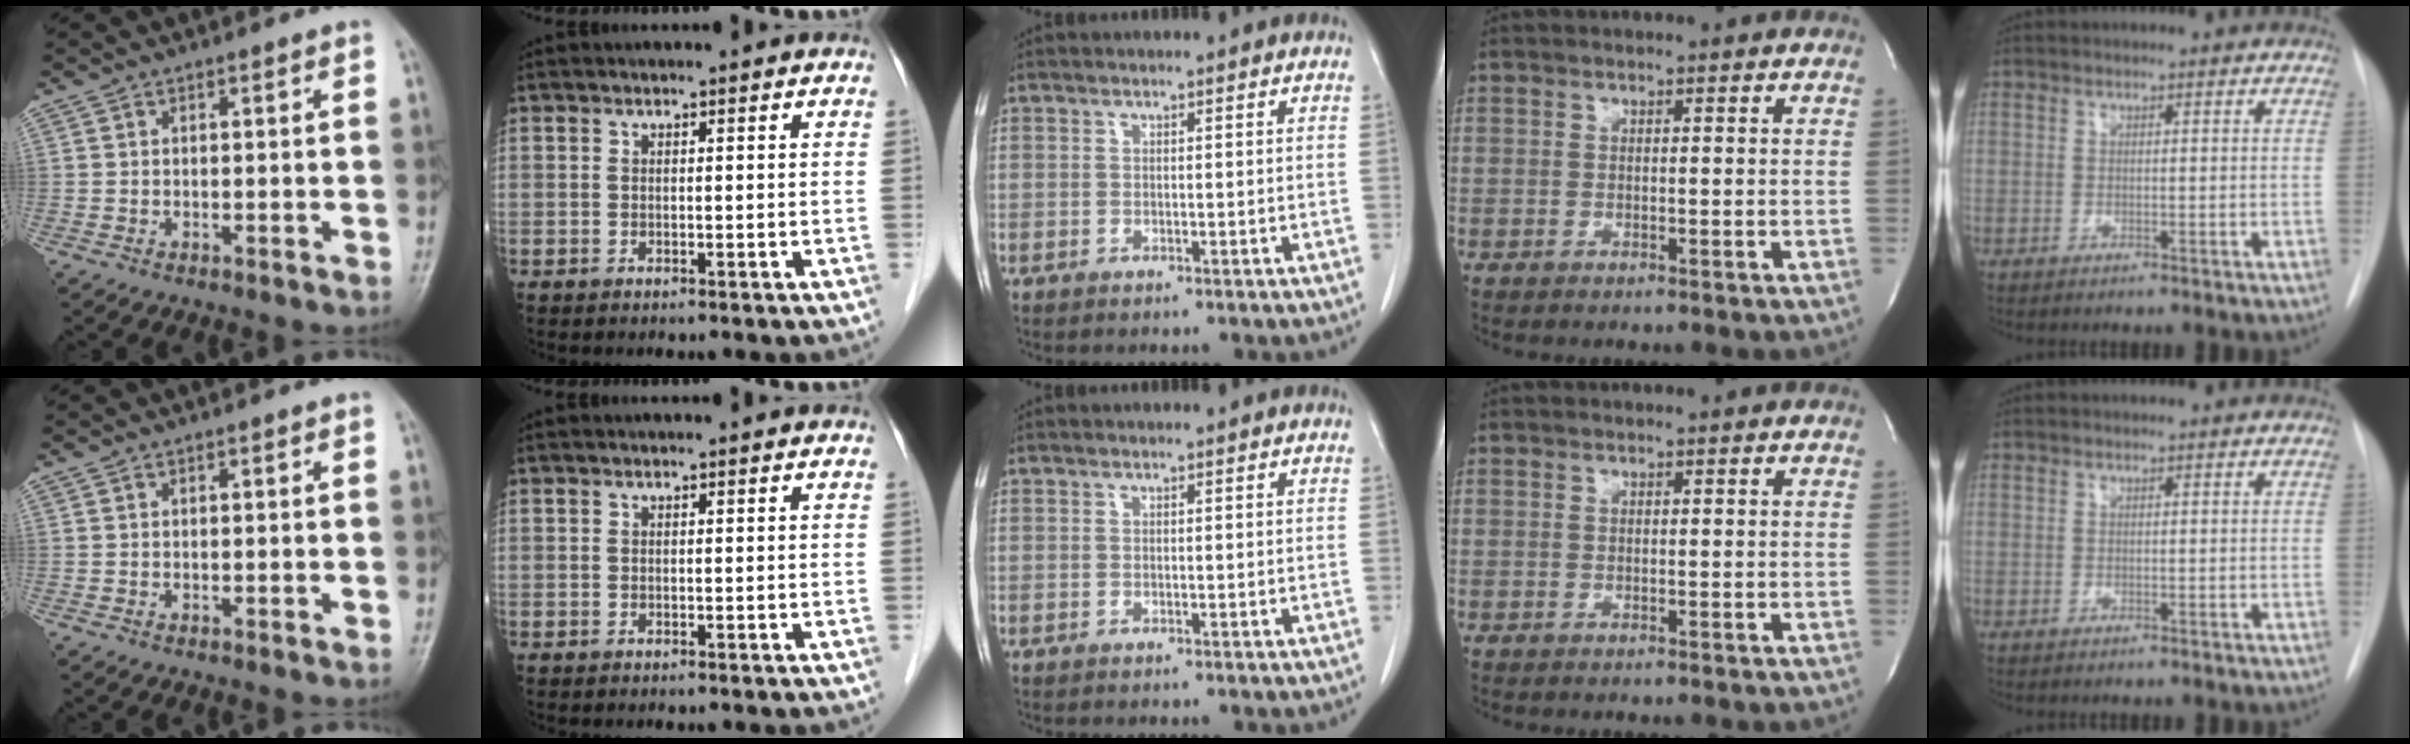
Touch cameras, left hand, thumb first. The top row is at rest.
{}